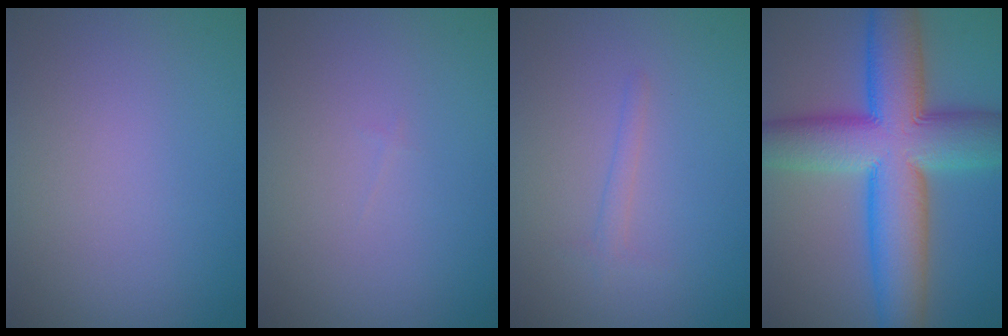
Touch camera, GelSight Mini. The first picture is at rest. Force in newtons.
{"total": 0.0}
{"total": 1.0, "press": 1.0, "slide": 0.0}
{"total": 13.3, "press": 13.3, "slide": 0.6}